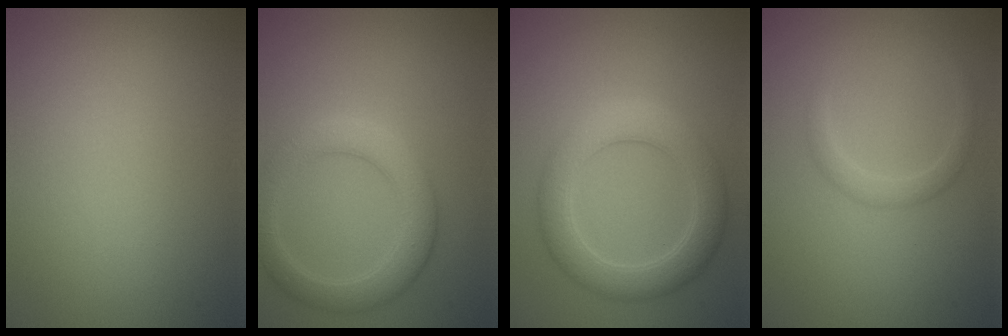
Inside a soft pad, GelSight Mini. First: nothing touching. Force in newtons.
{"total": 3.8, "press": 3.8, "slide": 0.2}
{"total": 4.8, "press": 4.8, "slide": 0.2}
{"total": 1.5, "press": 1.5, "slide": 0.1}